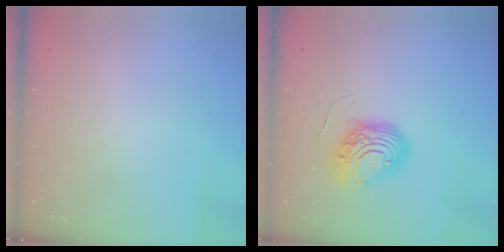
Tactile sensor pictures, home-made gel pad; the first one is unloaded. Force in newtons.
{"total": 9.8, "press": 9.7, "slide": 1.0}